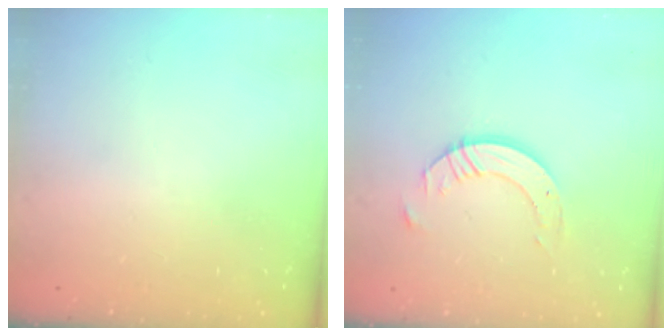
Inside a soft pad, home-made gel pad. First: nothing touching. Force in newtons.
{"total": 8.0, "press": 7.9, "slide": 0.7}